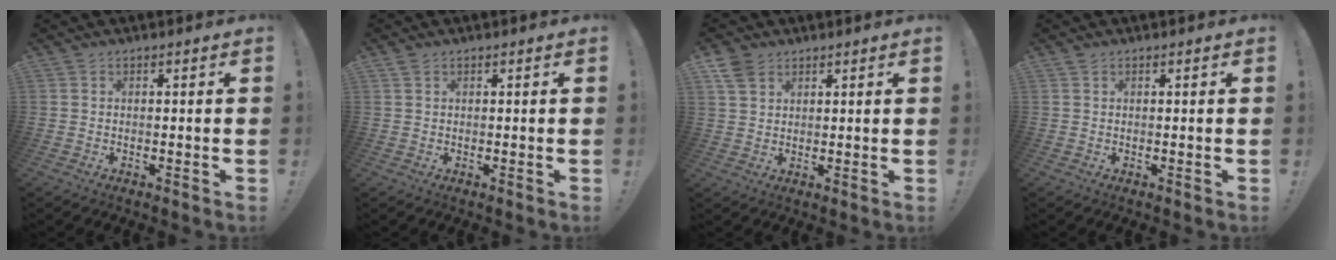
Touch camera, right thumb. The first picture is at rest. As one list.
[{"total": 0.8, "force": [0.6, 0.5, 0.2], "torque": [-0.005, 0.000, 0.012]}, {"total": 6.2, "force": [3.9, 4.4, 1.9], "torque": [-0.029, -0.019, 0.078]}, {"total": 0.5, "force": [0.4, 0.3, 0.1], "torque": [0.004, -0.003, 0.007]}]